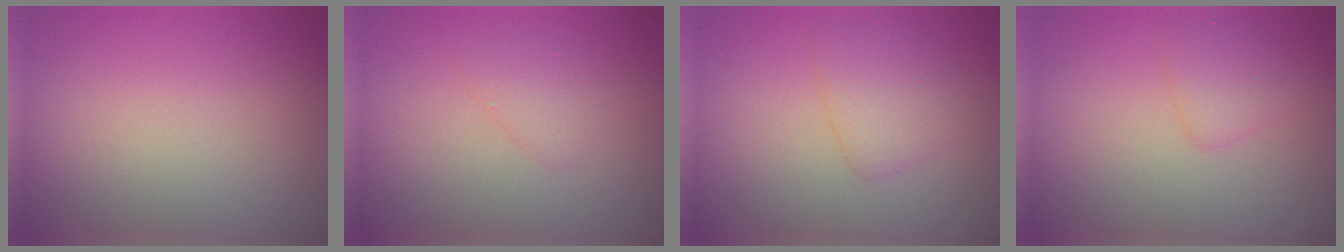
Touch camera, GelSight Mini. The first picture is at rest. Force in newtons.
{"total": 1.5, "press": 1.5, "slide": 0.1}
{"total": 2.6, "press": 2.6, "slide": 0.1}
{"total": 1.7, "press": 1.7, "slide": 0.2}